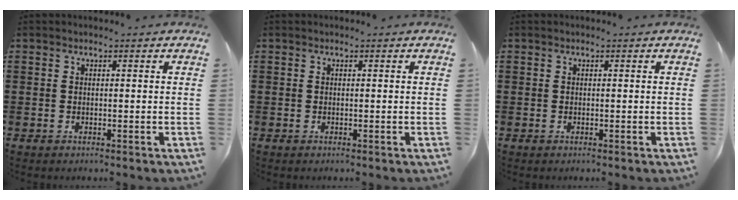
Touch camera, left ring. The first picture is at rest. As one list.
[{"total": 0.0}, {"total": 0.0}]